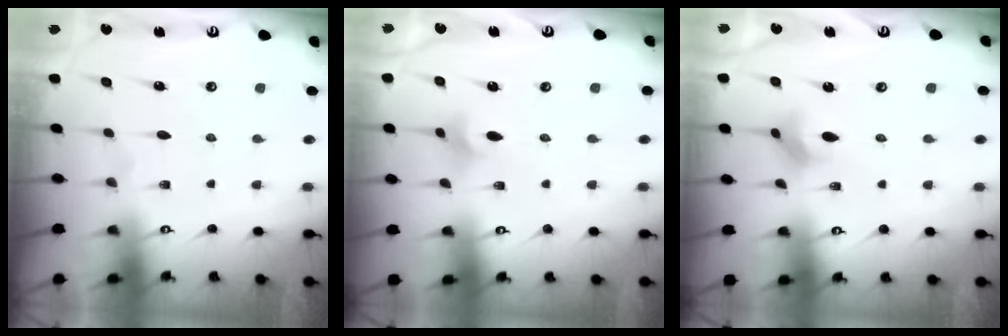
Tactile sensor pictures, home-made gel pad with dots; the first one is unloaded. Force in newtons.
{"total": 3.3, "press": 3.2, "slide": 0.8}
{"total": 3.9, "press": 3.8, "slide": 0.8}